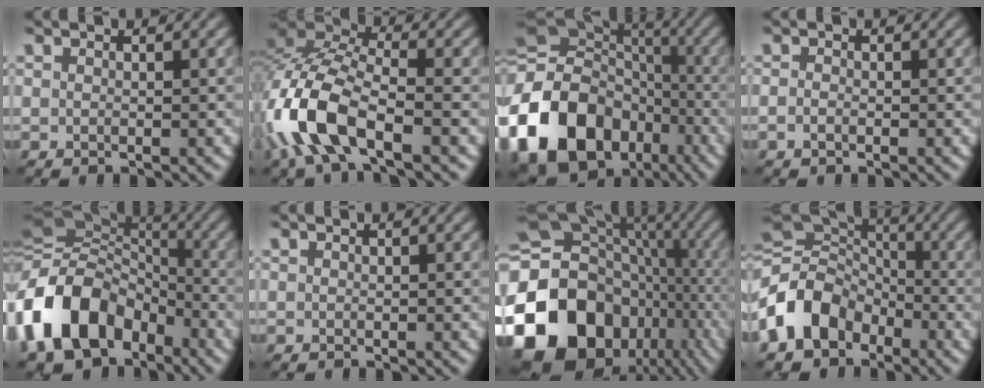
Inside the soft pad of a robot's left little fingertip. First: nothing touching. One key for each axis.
{"total": 9.7, "fx": -4.1, "fy": 4.7, "fz": 7.4, "tx": -0.171, "ty": 0.004, "tz": -0.090}
{"total": 20.5, "fx": -8.0, "fy": 16.3, "fz": 9.6, "tx": -0.231, "ty": -0.023, "tz": -0.157}
{"total": 0.7, "fx": -0.4, "fy": 0.3, "fz": 0.5, "tx": -0.013, "ty": -0.002, "tz": -0.009}
{"total": 12.9, "fx": -5.3, "fy": 8.7, "fz": 7.9, "tx": -0.163, "ty": 0.010, "tz": -0.113}
{"total": 0.0}
{"total": 21.3, "fx": -7.6, "fy": 16.7, "fz": 10.8, "tx": -0.232, "ty": -0.022, "tz": -0.116}
{"total": 9.2, "fx": -3.7, "fy": 7.1, "fz": 4.6, "tx": -0.091, "ty": 0.000, "tz": -0.089}